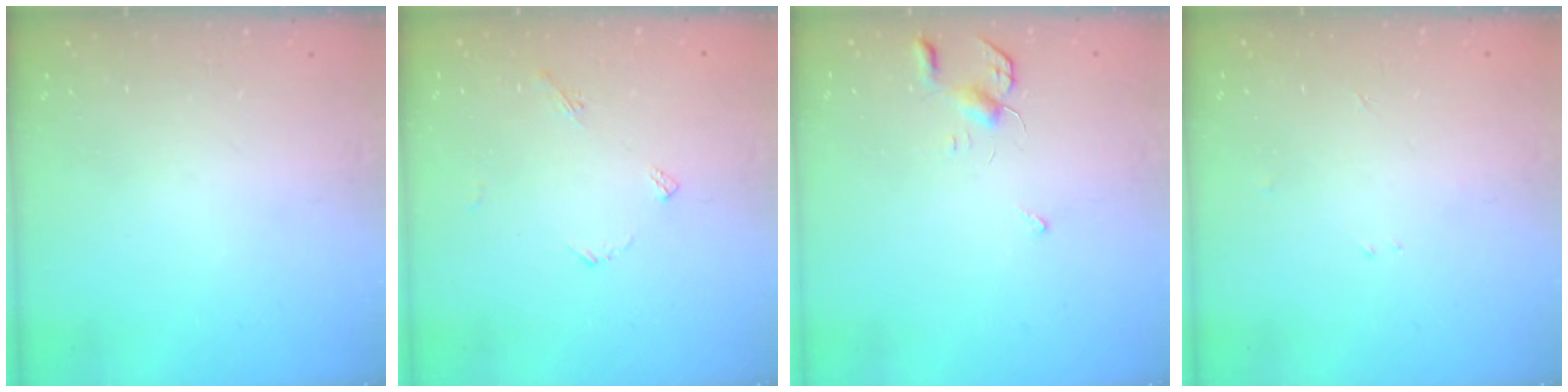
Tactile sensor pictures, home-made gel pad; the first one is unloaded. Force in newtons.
{"total": 3.3, "press": 3.3, "slide": 0.4}
{"total": 3.9, "press": 3.8, "slide": 0.7}
{"total": 2.4, "press": 2.4, "slide": 0.3}